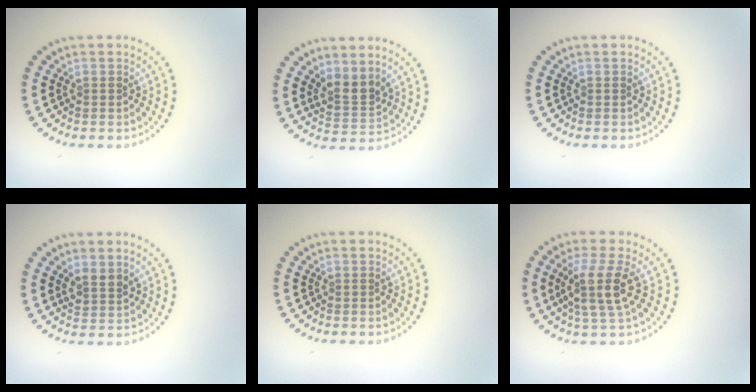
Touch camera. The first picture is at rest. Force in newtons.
{"total": 2.5, "press": 2.0, "slide": 1.6}
{"total": 0.0}
{"total": 1.7, "press": 1.4, "slide": 0.9}
{"total": 0.0}
{"total": 3.7, "press": 2.9, "slide": 2.2}